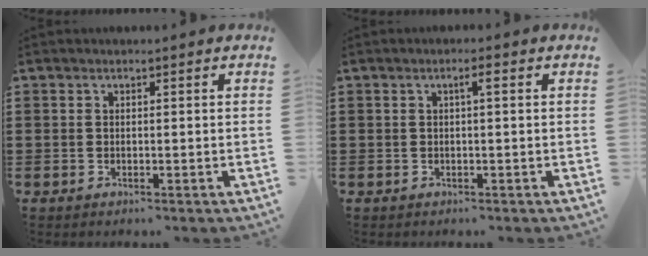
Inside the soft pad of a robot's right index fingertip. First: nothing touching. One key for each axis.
{"total": 1.7, "fx": 0.3, "fy": 0.2, "fz": 1.6, "tx": -0.031, "ty": 0.003, "tz": 0.003}